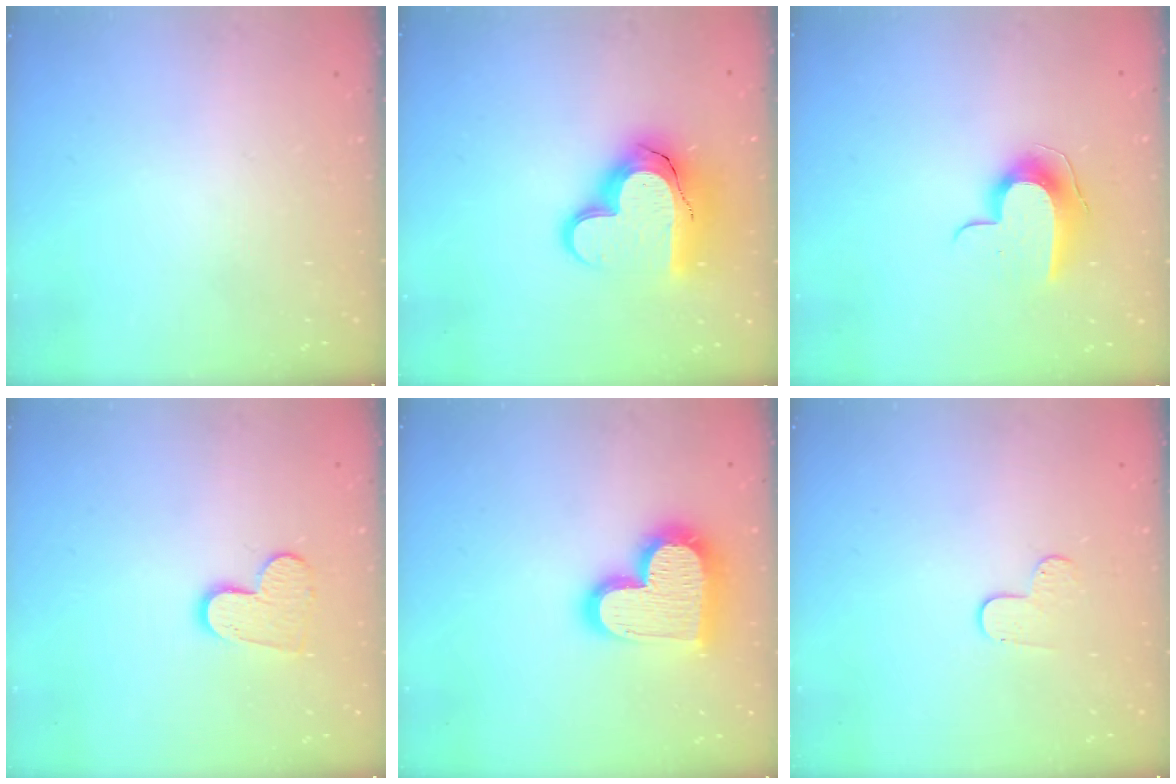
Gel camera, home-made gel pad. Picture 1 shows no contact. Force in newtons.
{"total": 16.9, "press": 16.9, "slide": 1.3}
{"total": 9.5, "press": 9.5, "slide": 0.4}
{"total": 9.9, "press": 9.8, "slide": 0.7}
{"total": 20.7, "press": 20.7, "slide": 1.5}
{"total": 3.8, "press": 3.8, "slide": 0.4}